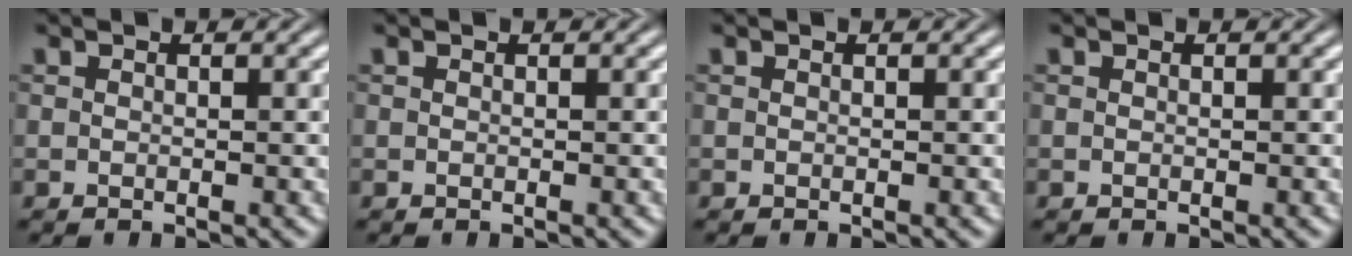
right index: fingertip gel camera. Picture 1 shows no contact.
{"total": 0.0}
{"total": 0.0}
{"total": 0.0}